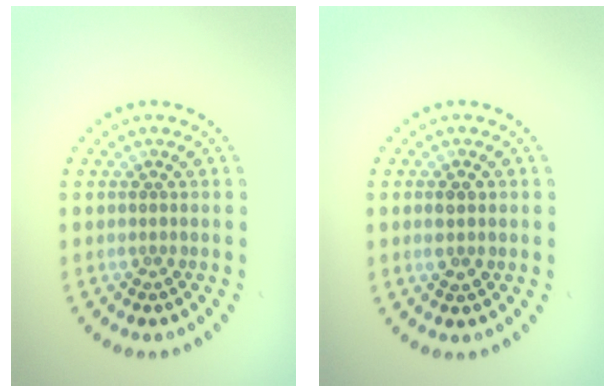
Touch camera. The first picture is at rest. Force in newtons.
{"total": 1.4, "press": 1.4, "slide": 0.2}